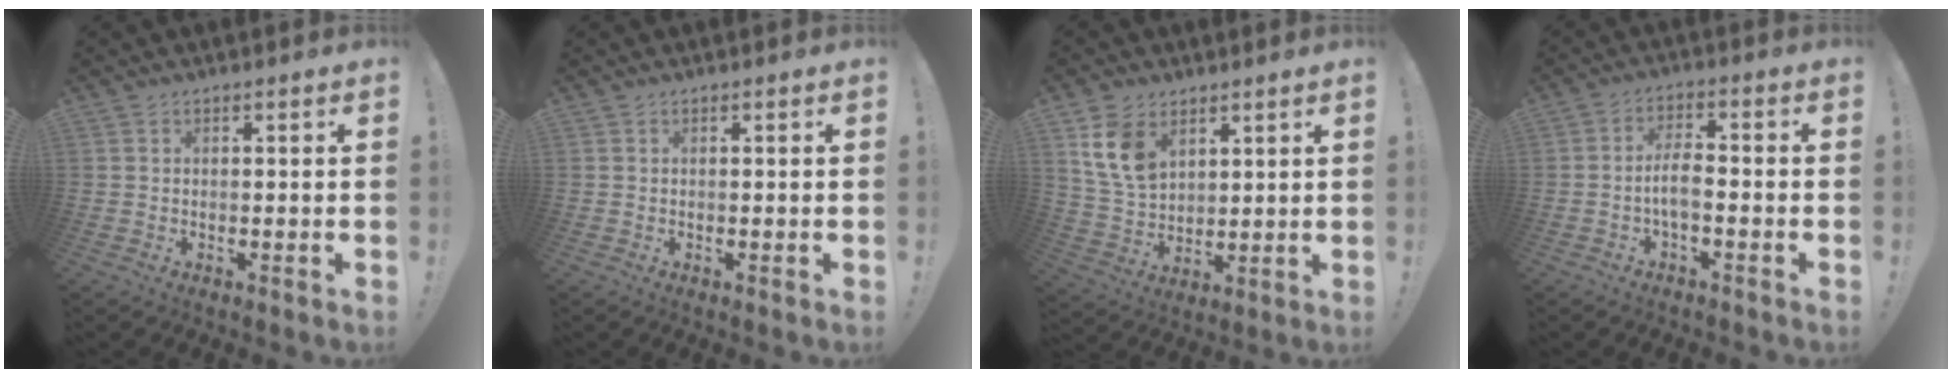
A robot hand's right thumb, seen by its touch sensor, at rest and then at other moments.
{"total": 0.0}
{"total": 11.8, "force": [6.1, 8.0, 6.2], "torque": [-0.122, -0.020, 0.123]}
{"total": 6.0, "force": [-1.8, 2.2, 5.4], "torque": [-0.103, 0.003, -0.033]}